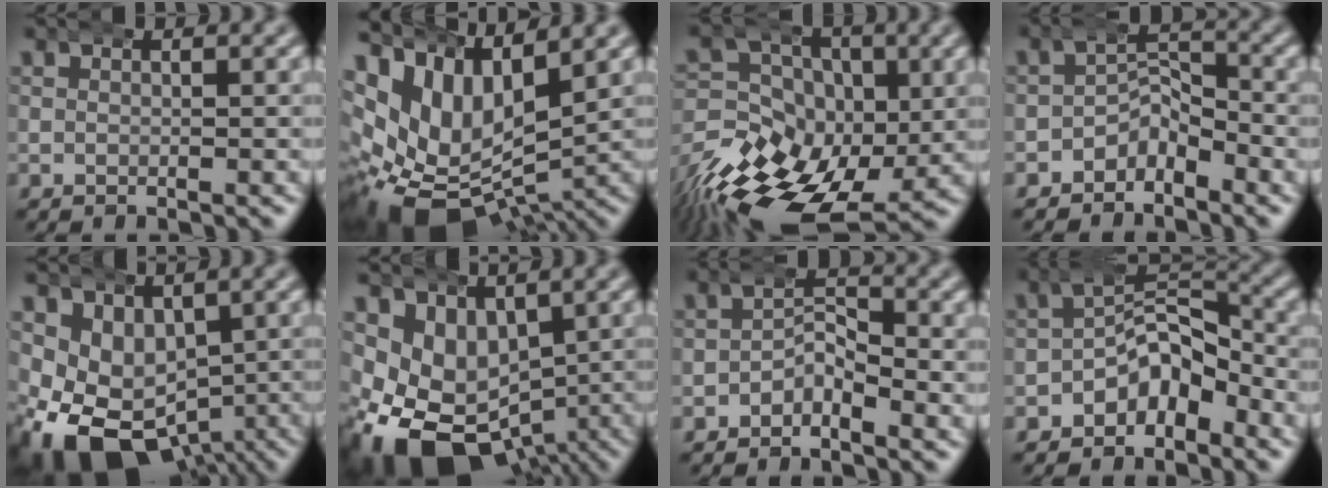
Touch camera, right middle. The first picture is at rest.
{"total": 15.5, "force": [-1.1, 11.8, 10.0], "torque": [-0.212, -0.055, -0.002]}
{"total": 11.7, "force": [-3.1, 8.6, 7.3], "torque": [-0.112, -0.041, -0.042]}
{"total": 3.5, "force": [-2.1, 2.3, 1.6], "torque": [0.003, 0.006, -0.047]}
{"total": 12.9, "force": [-3.3, 9.9, 7.6], "torque": [-0.164, -0.066, -0.032]}
{"total": 14.2, "force": [-3.8, 10.7, 8.5], "torque": [-0.179, -0.069, -0.036]}
{"total": 2.2, "force": [-1.5, 1.3, 0.9], "torque": [0.004, 0.003, -0.035]}
{"total": 5.6, "force": [-1.9, 3.6, 3.8], "torque": [-0.035, 0.005, -0.040]}